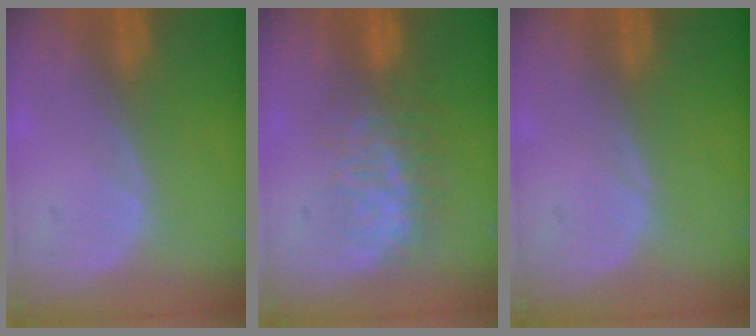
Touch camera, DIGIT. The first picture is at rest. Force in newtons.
{"total": 7.7, "press": 7.1, "slide": 3.1}
{"total": 0.0}